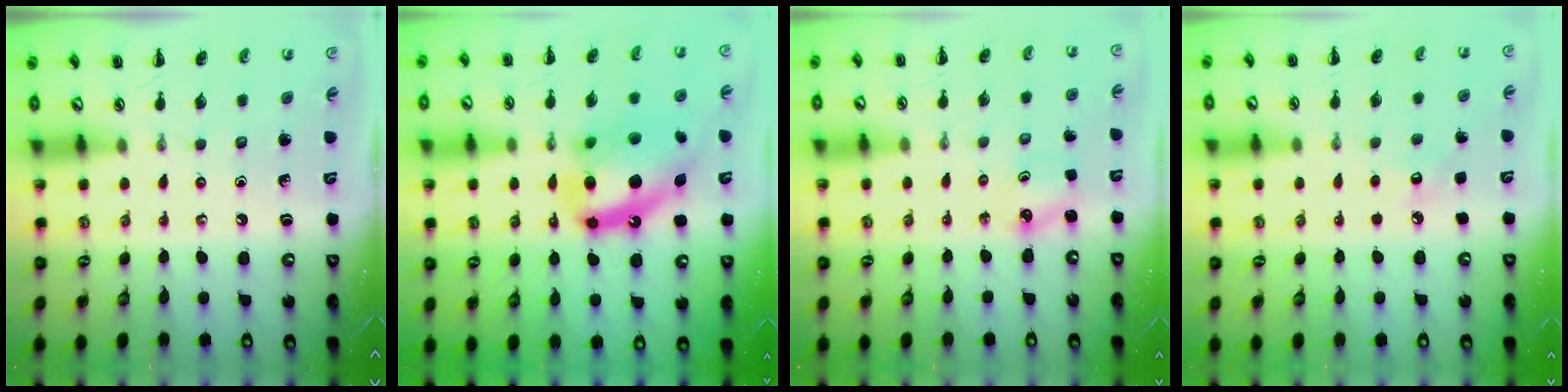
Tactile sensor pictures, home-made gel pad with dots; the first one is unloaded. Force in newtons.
{"total": 16.8, "press": 16.3, "slide": 4.1}
{"total": 2.5, "press": 2.4, "slide": 0.8}
{"total": 5.1, "press": 5.0, "slide": 1.3}